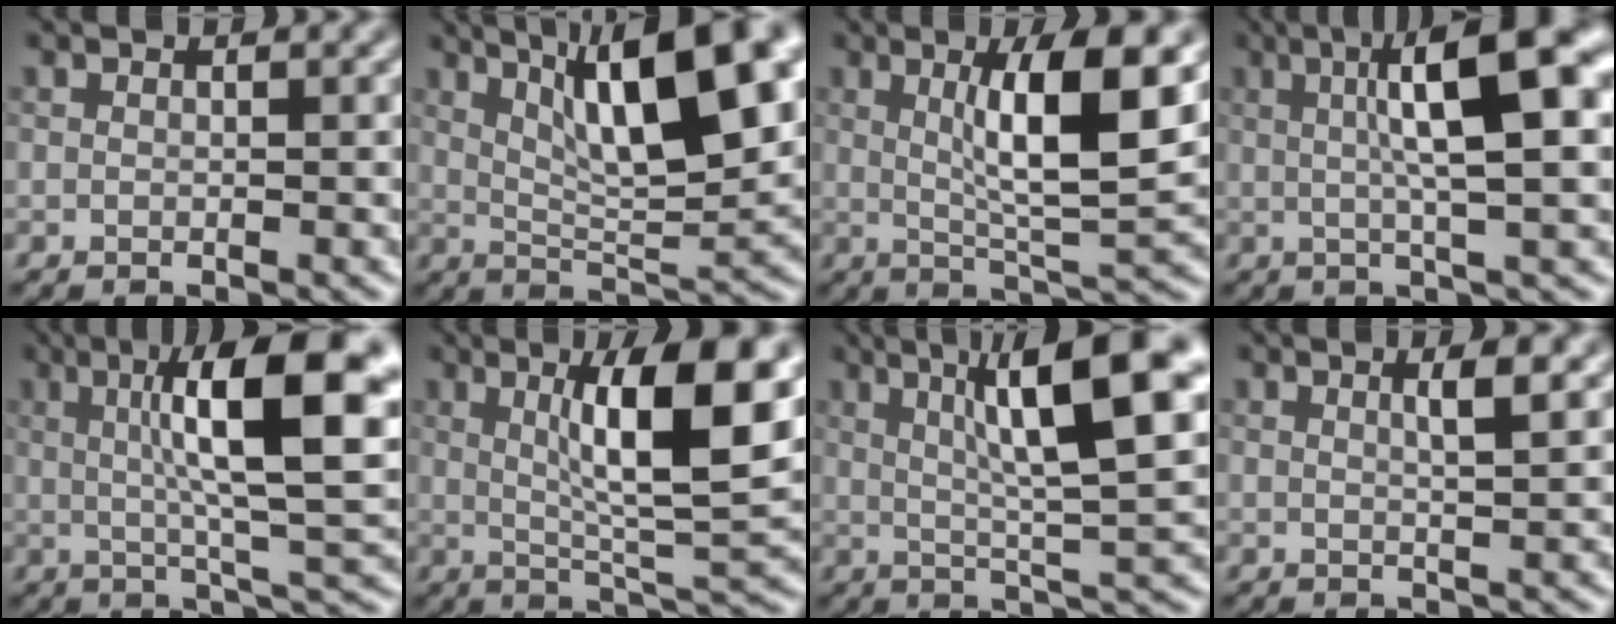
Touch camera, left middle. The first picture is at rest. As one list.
[{"total": 11.9, "force": [5.1, 3.0, 10.3], "torque": [-0.149, 0.014, 0.084]}, {"total": 7.8, "force": [1.9, 1.6, 7.4], "torque": [-0.113, -0.004, 0.035]}, {"total": 9.9, "force": [2.3, 2.3, 9.4], "torque": [-0.123, 0.021, 0.031]}, {"total": 12.2, "force": [2.8, 2.5, 11.6], "torque": [-0.160, 0.015, 0.039]}, {"total": 9.9, "force": [2.7, 2.0, 9.3], "torque": [-0.135, -0.001, 0.049]}, {"total": 11.0, "force": [3.8, 2.0, 10.2], "torque": [-0.139, 0.016, 0.059]}, {"total": 2.2, "force": [0.9, 0.5, 2.0], "torque": [-0.022, 0.004, 0.008]}]